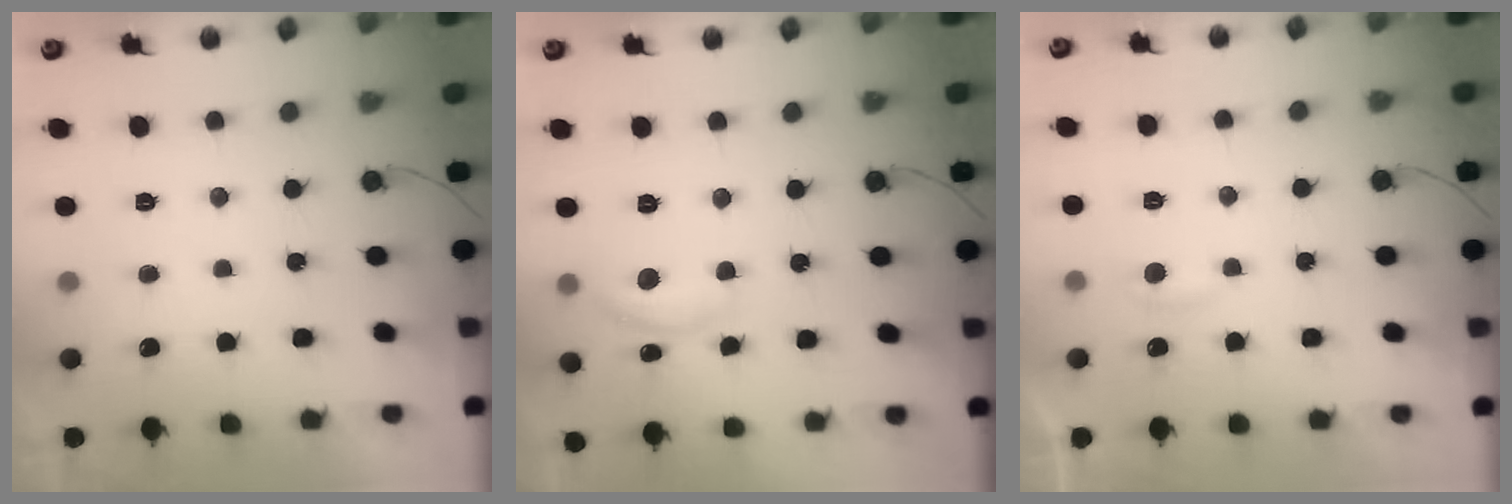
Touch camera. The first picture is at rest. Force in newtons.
{"total": 10.1, "press": 10.0, "slide": 0.6}
{"total": 2.8, "press": 2.8, "slide": 0.4}